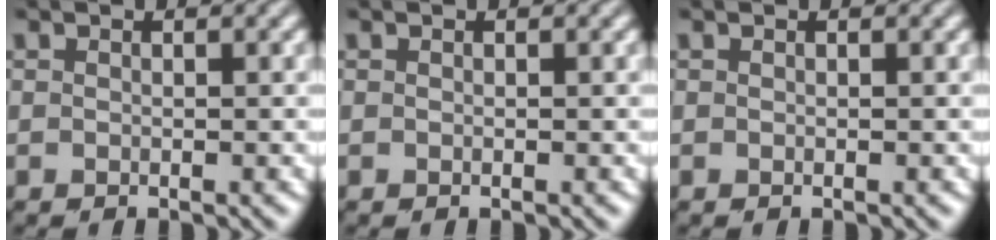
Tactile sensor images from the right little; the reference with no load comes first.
{"total": 0.0}
{"total": 0.0}